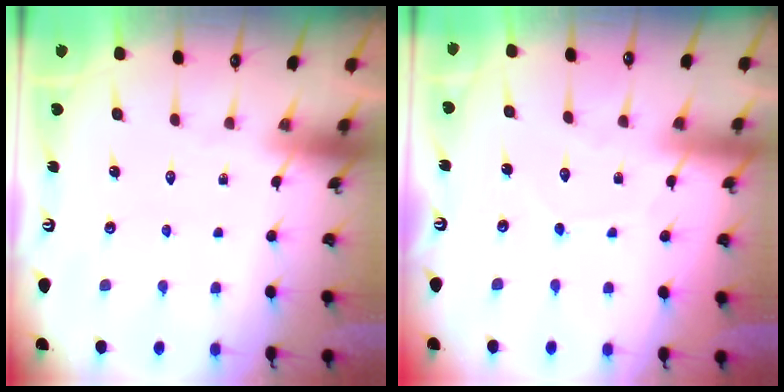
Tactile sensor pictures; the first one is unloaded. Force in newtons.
{"total": 3.7, "press": 3.7, "slide": 0.5}